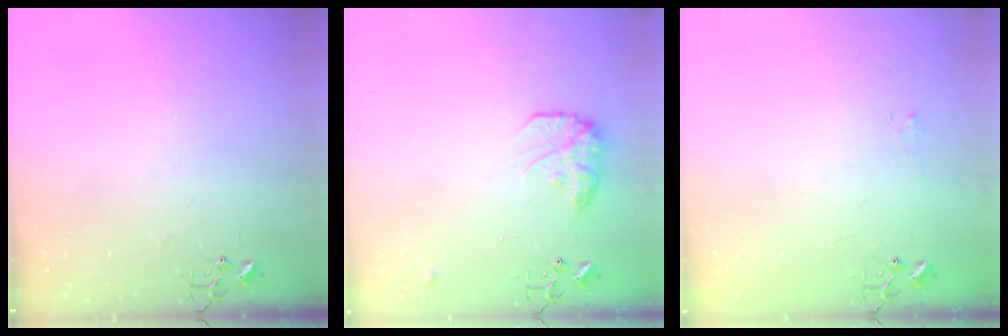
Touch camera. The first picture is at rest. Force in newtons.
{"total": 13.1, "press": 13.0, "slide": 0.7}
{"total": 3.8, "press": 3.8, "slide": 0.5}